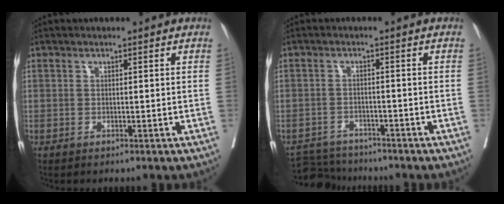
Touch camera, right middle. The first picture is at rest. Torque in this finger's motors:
{"motor_torque": [-0.40, -0.24, -0.04, -0.02]}